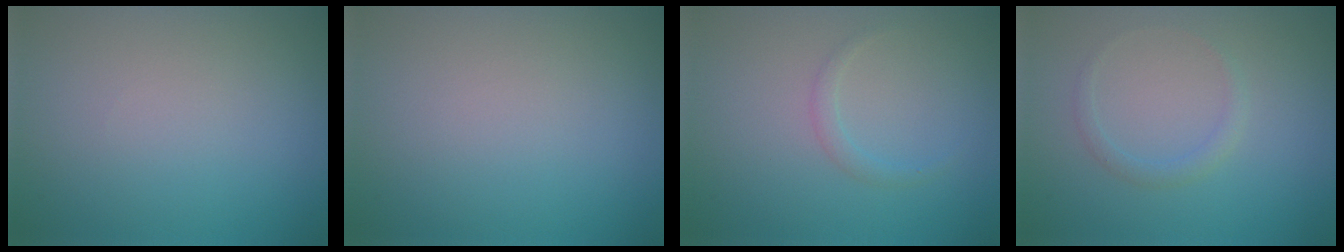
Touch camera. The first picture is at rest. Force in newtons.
{"total": 0.0}
{"total": 0.9, "press": 0.9, "slide": 0.1}
{"total": 1.1, "press": 1.1, "slide": 0.1}